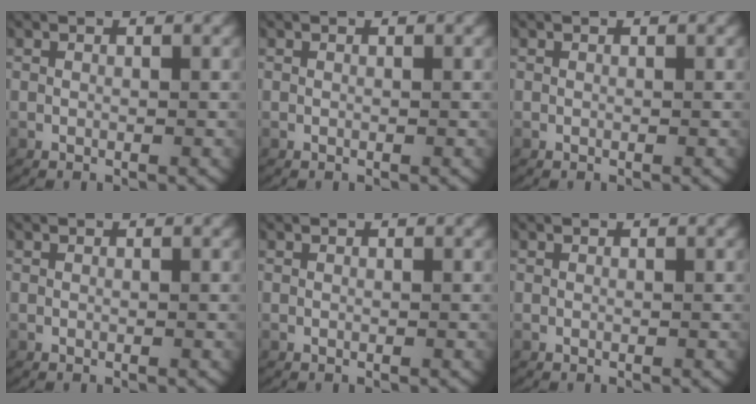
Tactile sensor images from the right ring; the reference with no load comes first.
{"total": 0.0}
{"total": 0.0}
{"total": 0.0}
{"total": 0.0}
{"total": 0.0}